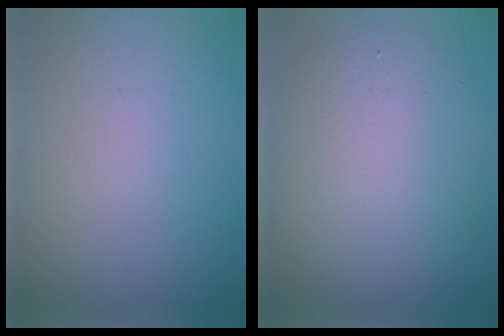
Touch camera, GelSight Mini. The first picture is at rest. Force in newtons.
{"total": 7.3, "press": 7.3, "slide": 0.5}